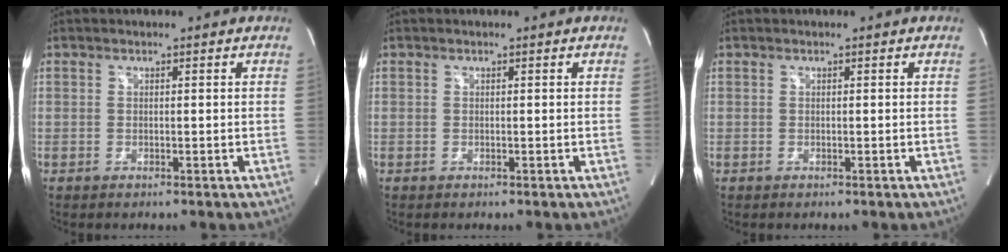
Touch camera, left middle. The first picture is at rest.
{"total": 0.0}
{"total": 0.0}